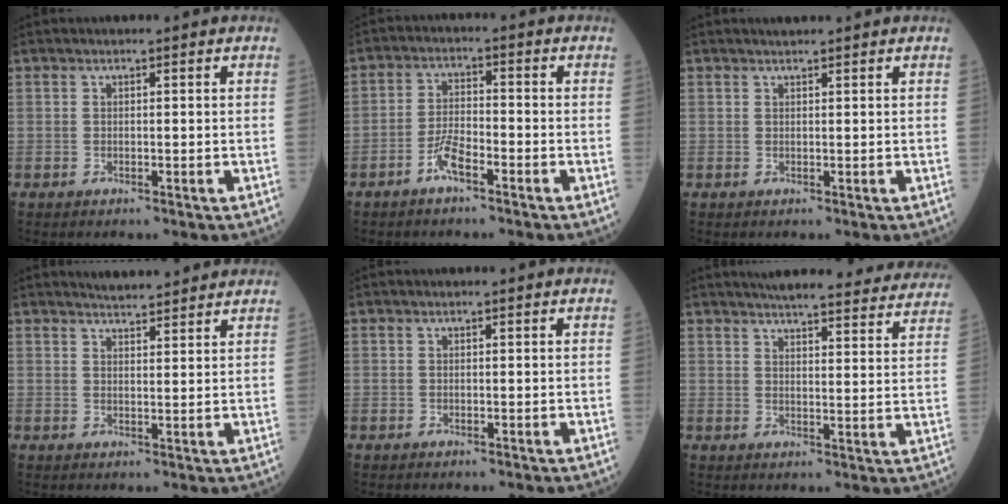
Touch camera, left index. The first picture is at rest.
{"total": 4.3, "force": [-2.9, 0.9, 3.1], "torque": [-0.066, 0.000, -0.057]}
{"total": 1.2, "force": [1.1, 0.0, 0.5], "torque": [-0.008, 0.008, 0.023]}
{"total": 5.4, "force": [5.2, 0.5, 1.5], "torque": [-0.027, 0.016, 0.071]}
{"total": 0.0}
{"total": 23.1, "force": [21.5, 3.3, 7.9], "torque": [-0.104, -0.028, 0.252]}